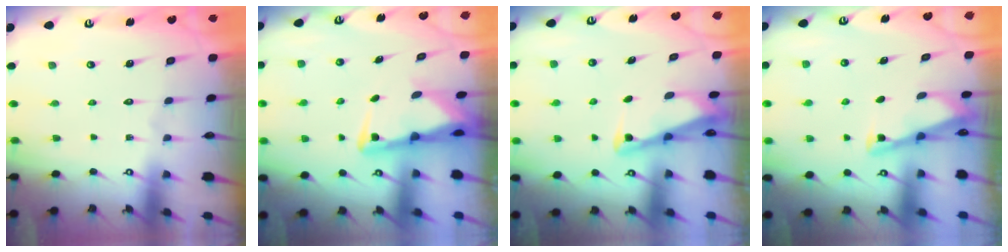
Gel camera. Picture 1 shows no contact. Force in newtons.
{"total": 4.9, "press": 4.8, "slide": 1.2}
{"total": 2.7, "press": 2.7, "slide": 0.3}
{"total": 3.0, "press": 2.9, "slide": 0.3}